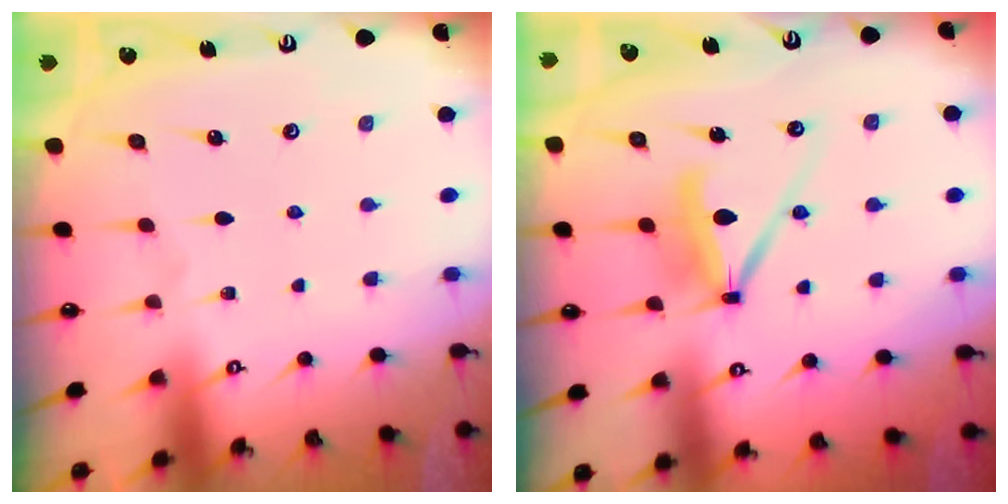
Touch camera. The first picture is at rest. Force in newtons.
{"total": 10.4, "press": 10.4, "slide": 0.6}